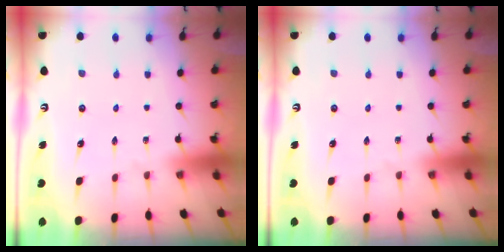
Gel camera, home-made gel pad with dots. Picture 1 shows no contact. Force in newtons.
{"total": 0.0}